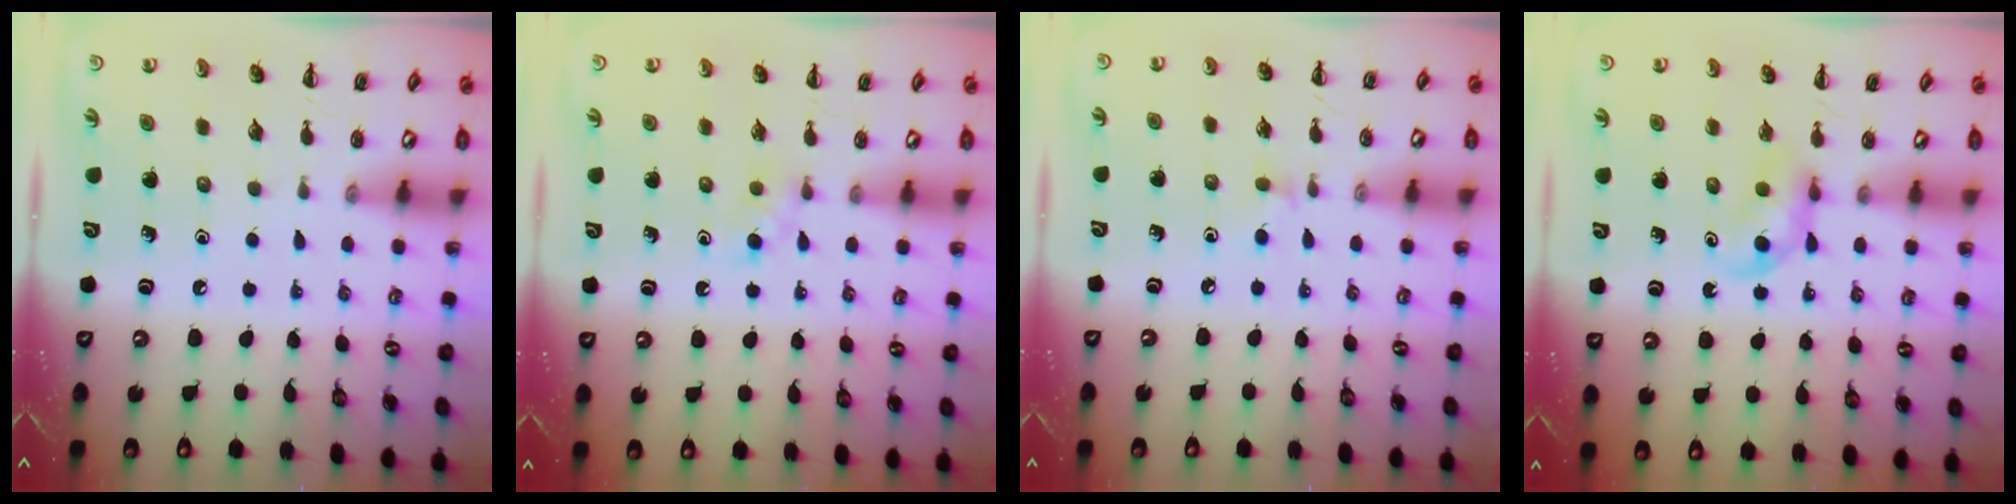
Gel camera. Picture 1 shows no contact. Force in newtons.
{"total": 2.7, "press": 2.5, "slide": 1.0}
{"total": 3.6, "press": 3.3, "slide": 1.5}
{"total": 4.3, "press": 4.0, "slide": 1.4}